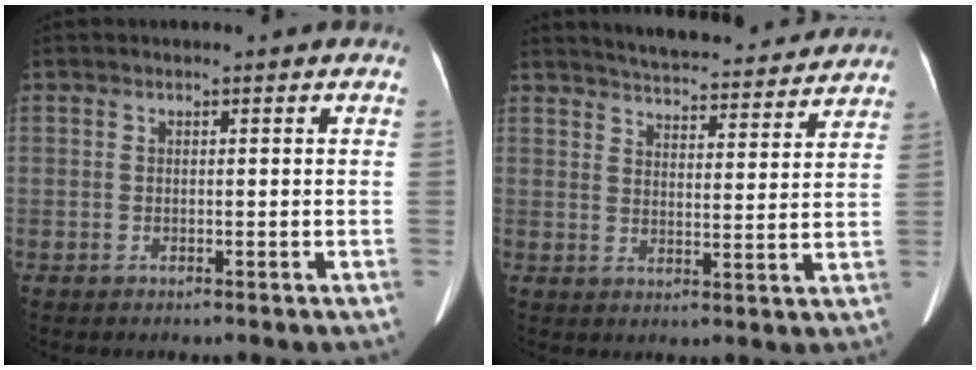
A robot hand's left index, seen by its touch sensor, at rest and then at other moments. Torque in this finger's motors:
{"motor_torque": [0.78, -1.07, 0.04, 0.01]}